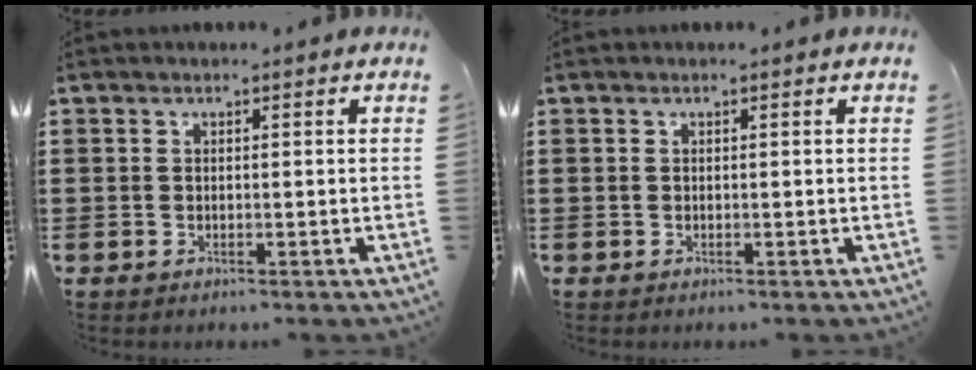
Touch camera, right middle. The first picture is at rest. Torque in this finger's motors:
{"motor_torque": [-0.13, 0.08, 0.03, -0.01]}